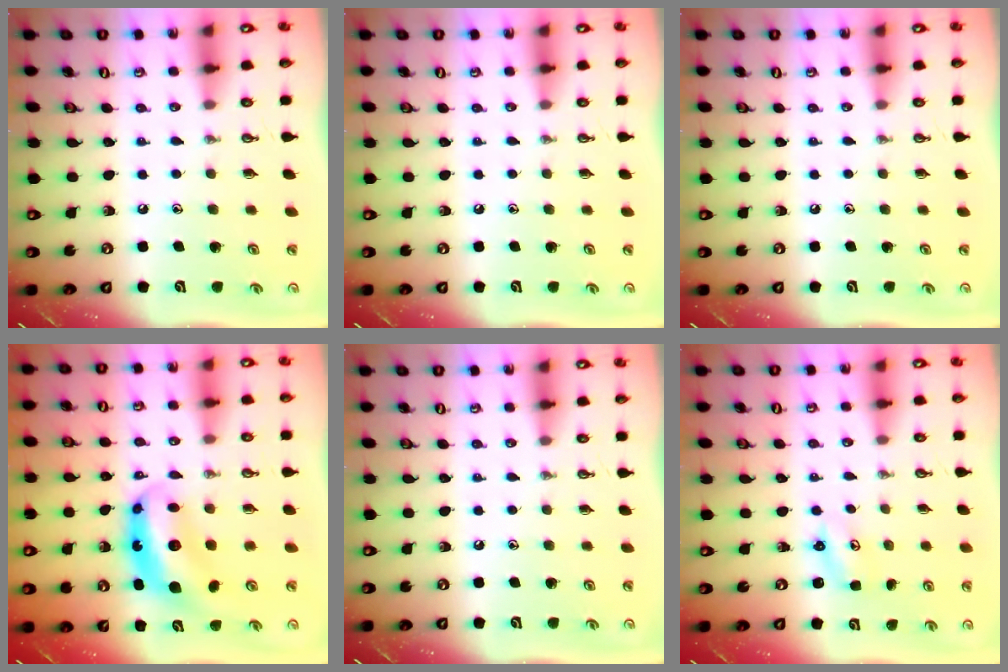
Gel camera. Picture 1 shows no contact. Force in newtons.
{"total": 0.0}
{"total": 0.0}
{"total": 7.4, "press": 7.4, "slide": 0.7}
{"total": 0.0}
{"total": 2.4, "press": 2.4, "slide": 0.2}